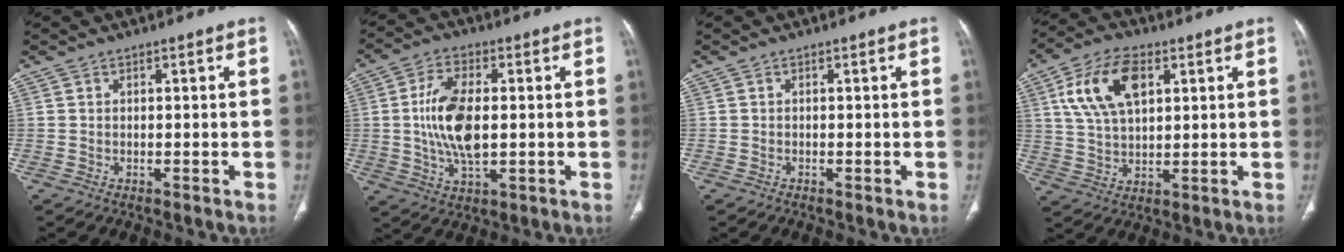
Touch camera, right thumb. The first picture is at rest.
{"total": 11.7, "force": [0.3, 5.8, 10.2], "torque": [-0.198, -0.002, 0.008]}
{"total": 0.0}
{"total": 13.0, "force": [4.6, 7.1, 9.8], "torque": [-0.181, -0.002, 0.088]}